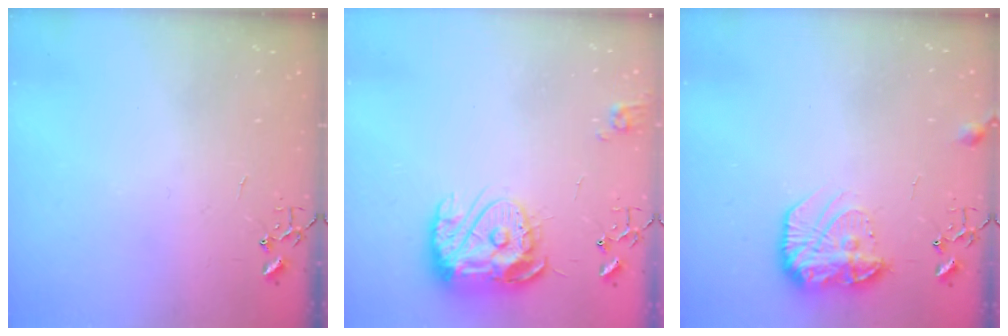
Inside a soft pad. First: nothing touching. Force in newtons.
{"total": 15.4, "press": 15.3, "slide": 1.3}
{"total": 13.9, "press": 13.8, "slide": 0.8}